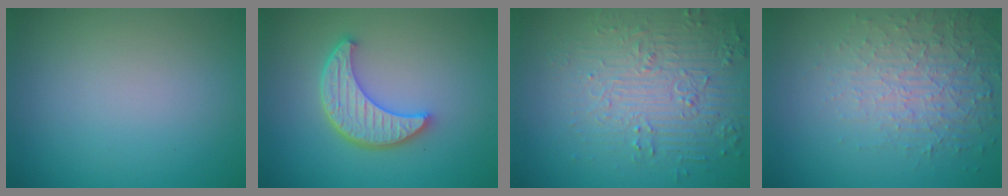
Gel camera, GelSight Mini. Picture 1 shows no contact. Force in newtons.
{"total": 4.9, "press": 3.9, "slide": 2.9}
{"total": 4.4, "press": 4.4, "slide": 0.6}
{"total": 5.1, "press": 3.4, "slide": 3.7}